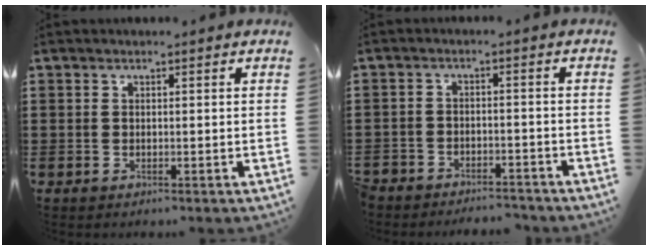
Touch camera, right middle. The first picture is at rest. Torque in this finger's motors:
{"motor_torque": [0.64, 0.15, 0.10, 0.12]}